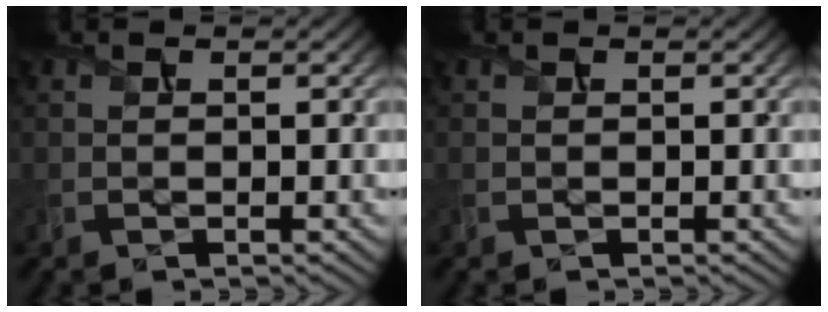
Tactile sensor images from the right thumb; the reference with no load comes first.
{"total": 0.0}